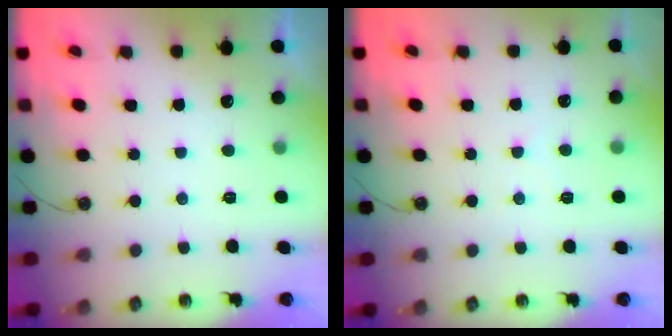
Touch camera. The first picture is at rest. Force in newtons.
{"total": 3.1, "press": 3.1, "slide": 0.5}